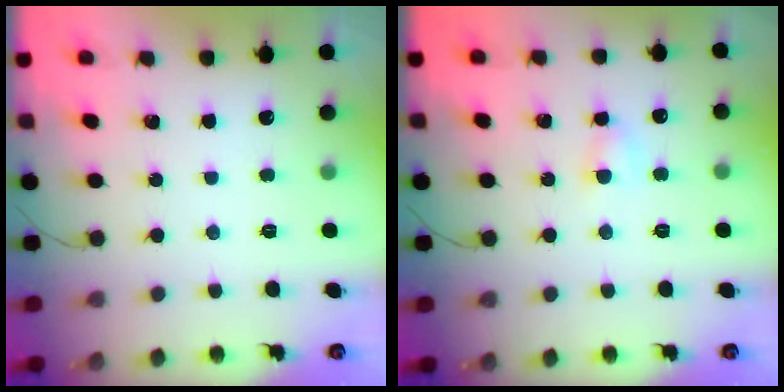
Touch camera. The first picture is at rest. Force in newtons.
{"total": 3.8, "press": 3.6, "slide": 0.9}